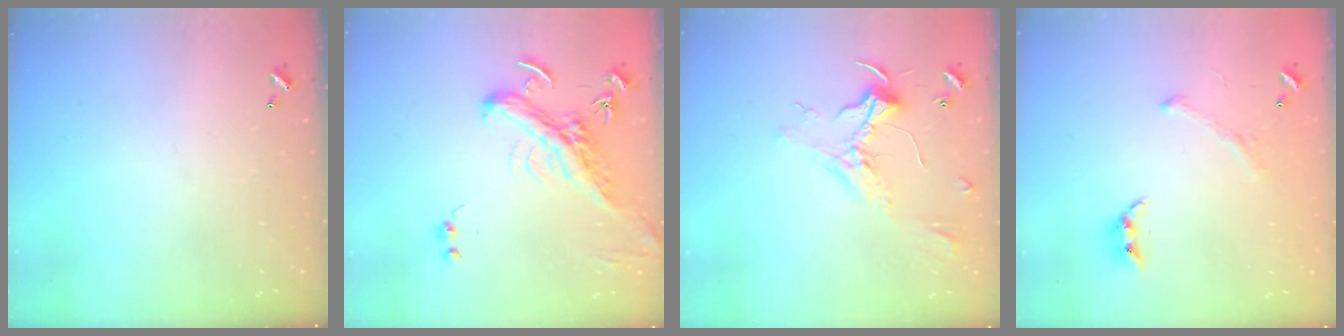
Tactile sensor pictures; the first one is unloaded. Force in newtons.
{"total": 2.9, "press": 2.4, "slide": 1.7}
{"total": 2.5, "press": 2.3, "slide": 0.8}
{"total": 2.2, "press": 2.0, "slide": 1.1}